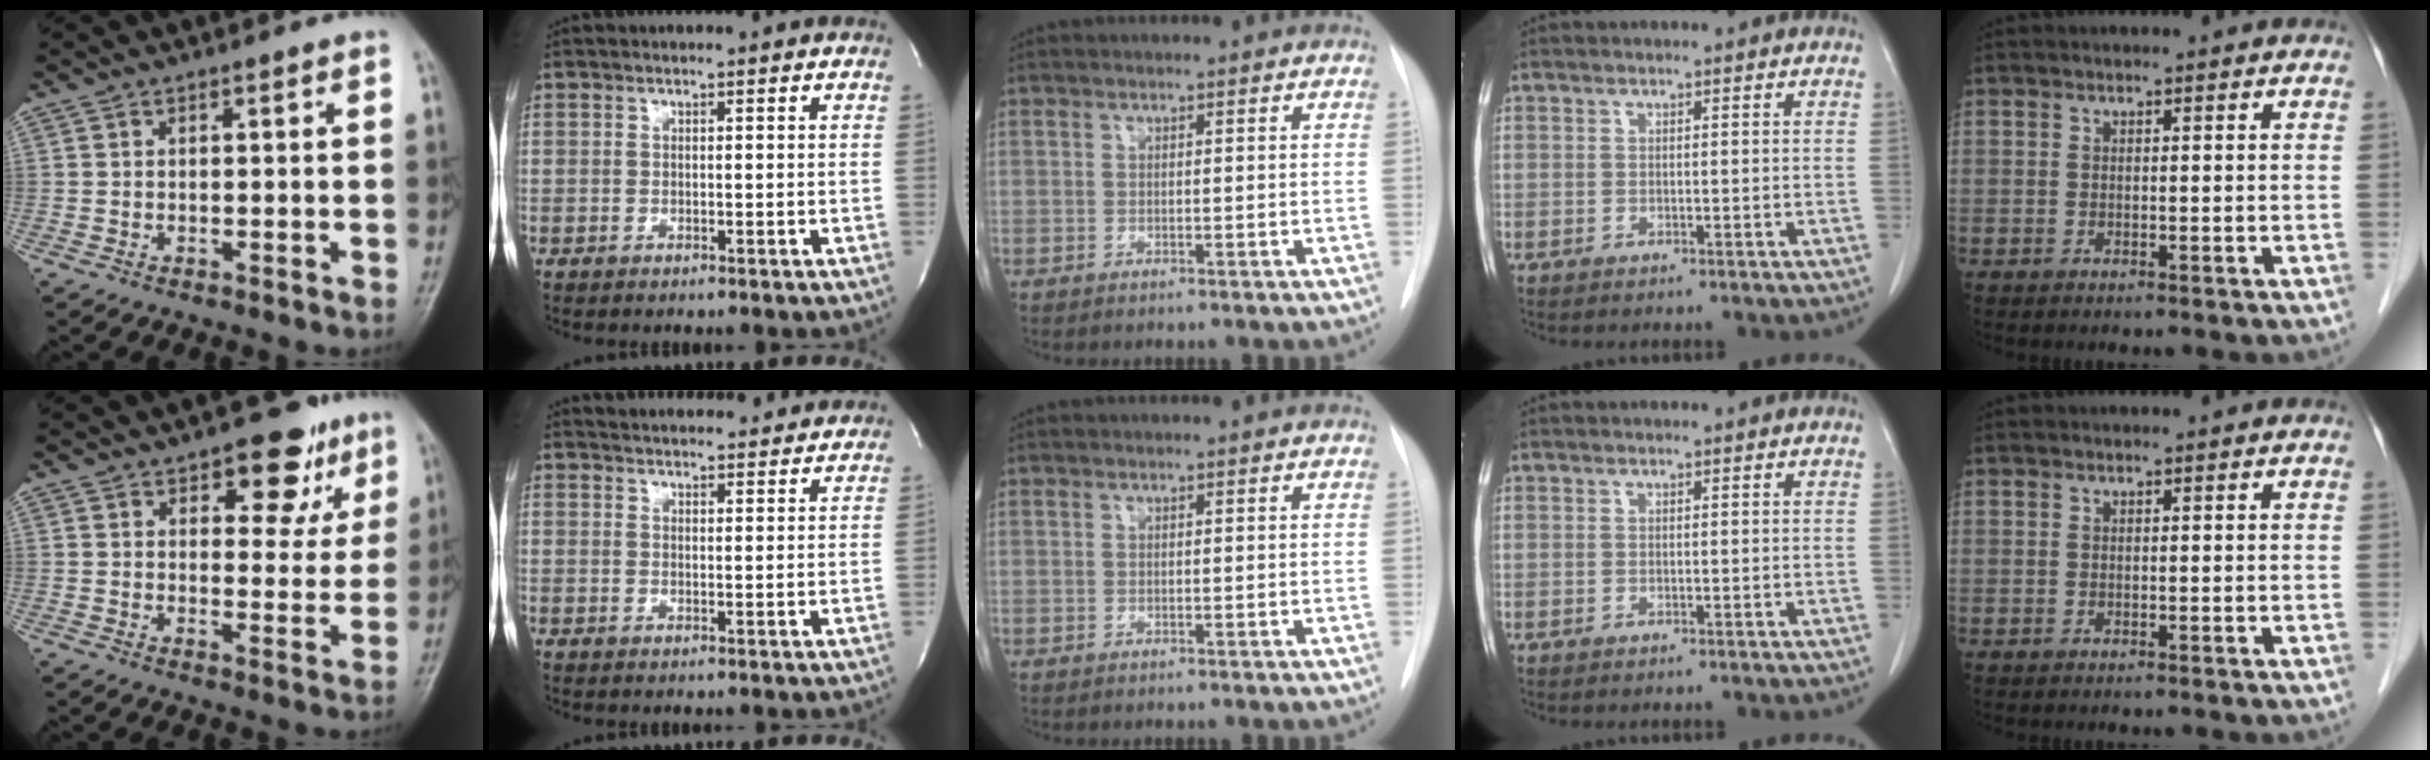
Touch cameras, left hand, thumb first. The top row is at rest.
{"thumb": {"total": 10.5, "force": [5.9, 5.6, 6.7], "torque": [-0.039, -0.024, 0.075]}, "index": {"total": 11.4, "force": [10.9, 2.1, 2.8], "torque": [-0.034, 0.011, 0.132]}}